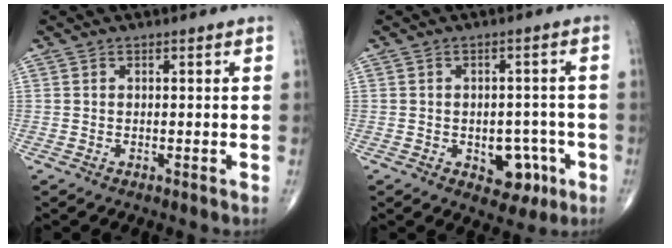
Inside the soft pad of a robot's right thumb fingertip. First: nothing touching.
{"total": 7.1, "force": [-2.6, 4.8, 4.6], "torque": [-0.024, 0.017, -0.026]}